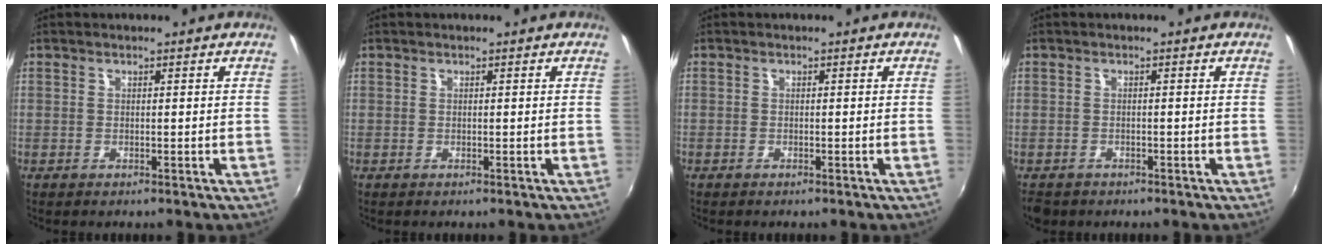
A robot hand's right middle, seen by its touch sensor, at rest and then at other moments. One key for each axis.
{"total": 0.0}
{"total": 0.0}
{"total": 3.5, "fx": -2.5, "fy": 2.0, "fz": 1.2, "tx": -0.036, "ty": -0.011, "tz": -0.040}